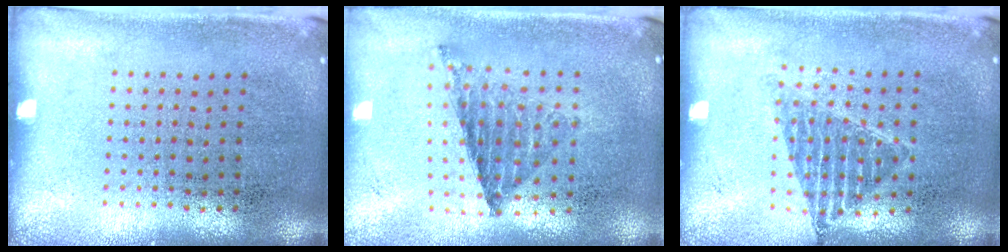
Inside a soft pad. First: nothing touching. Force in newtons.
{"total": 0.8, "press": 0.8, "slide": 0.1}
{"total": 1.0, "press": 0.8, "slide": 0.5}